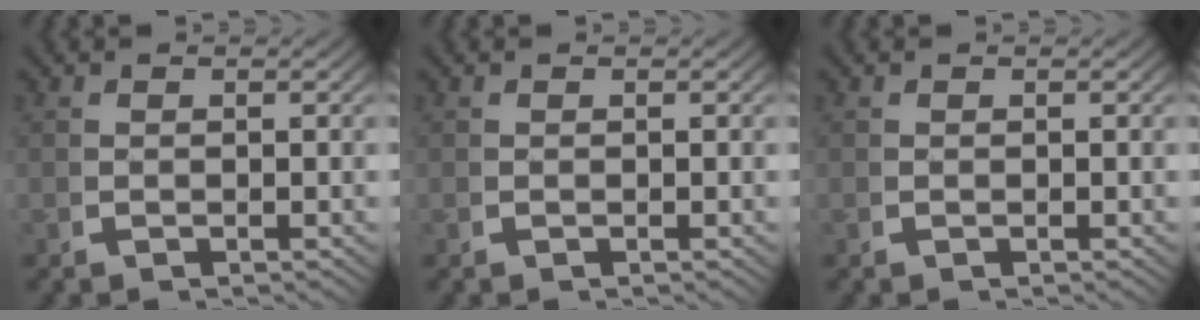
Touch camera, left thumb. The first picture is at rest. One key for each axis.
{"total": 0.0}
{"total": 0.0}